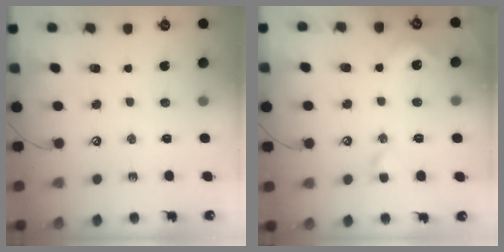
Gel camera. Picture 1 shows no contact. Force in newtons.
{"total": 3.9, "press": 3.9, "slide": 0.7}